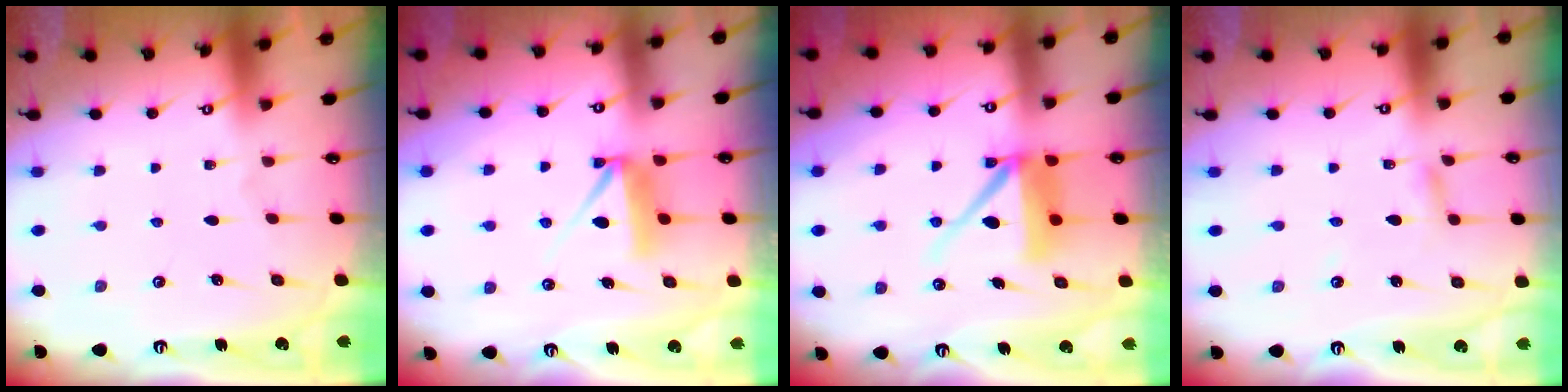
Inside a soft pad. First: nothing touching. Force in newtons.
{"total": 7.5, "press": 7.5, "slide": 0.5}
{"total": 10.5, "press": 10.4, "slide": 1.1}
{"total": 2.7, "press": 2.7, "slide": 0.1}